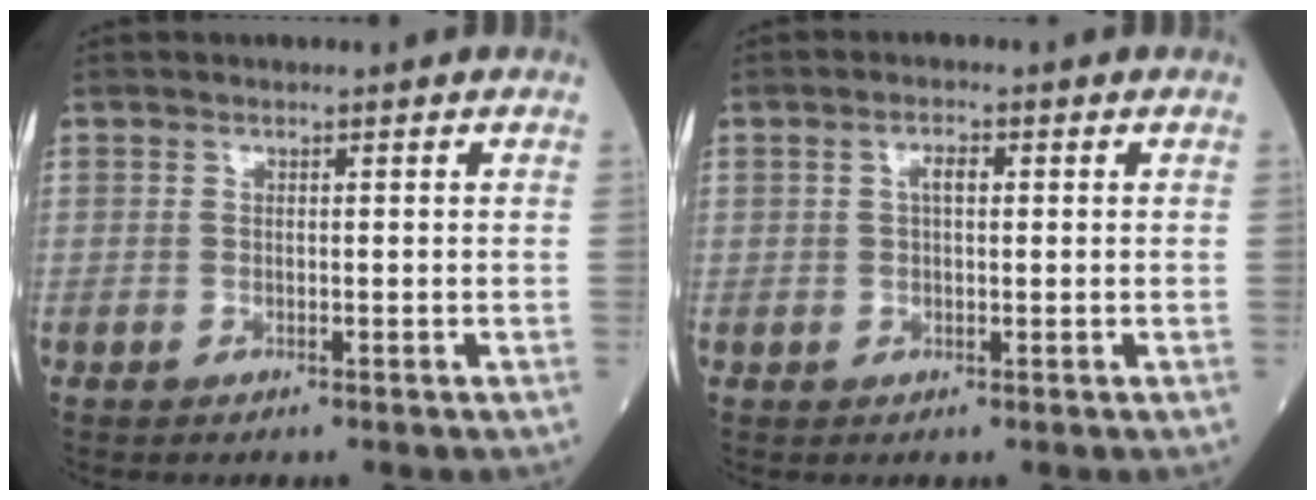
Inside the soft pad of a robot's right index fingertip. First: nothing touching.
{"total": 2.1, "force": [0.5, 0.9, 1.8], "torque": [-0.033, 0.009, 0.009]}